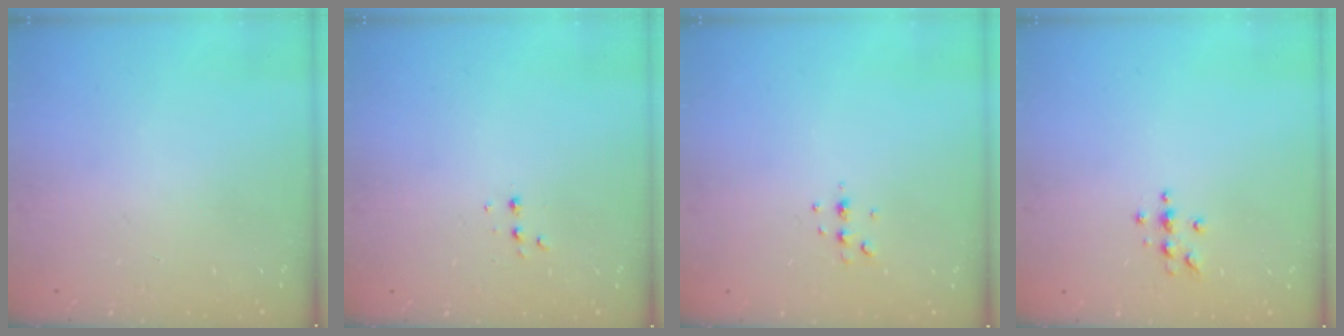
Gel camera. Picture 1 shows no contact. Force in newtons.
{"total": 4.1, "press": 4.0, "slide": 0.8}
{"total": 3.7, "press": 3.6, "slide": 0.7}
{"total": 4.0, "press": 4.0, "slide": 0.5}